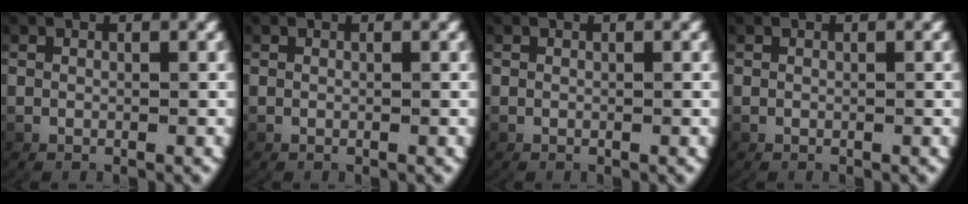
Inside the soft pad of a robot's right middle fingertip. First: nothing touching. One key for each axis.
{"total": 0.0}
{"total": 0.0}
{"total": 0.0}